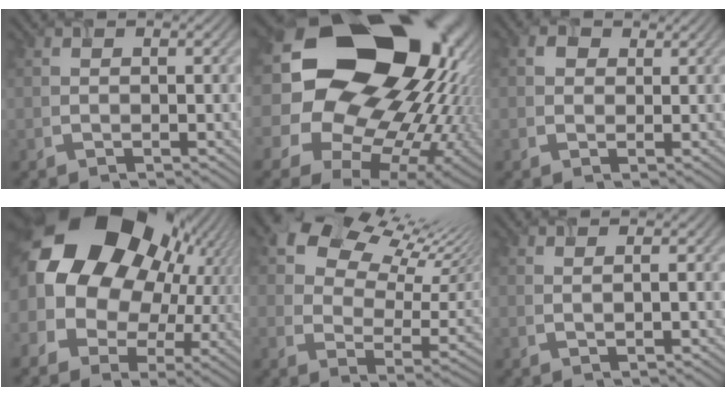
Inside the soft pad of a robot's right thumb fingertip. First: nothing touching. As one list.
[{"total": 24.3, "force": [8.0, 19.6, 12.1], "torque": [-0.245, 0.028, 0.134]}, {"total": 1.0, "force": [0.3, 0.9, -0.5], "torque": [0.011, -0.002, 0.009]}, {"total": 18.6, "force": [4.2, 13.7, 11.8], "torque": [-0.216, -0.001, 0.091]}, {"total": 14.7, "force": [10.0, 7.5, 7.7], "torque": [-0.155, 0.027, 0.150]}, {"total": 1.0, "force": [0.4, 0.2, 0.9], "torque": [-0.004, -0.006, 0.001]}]